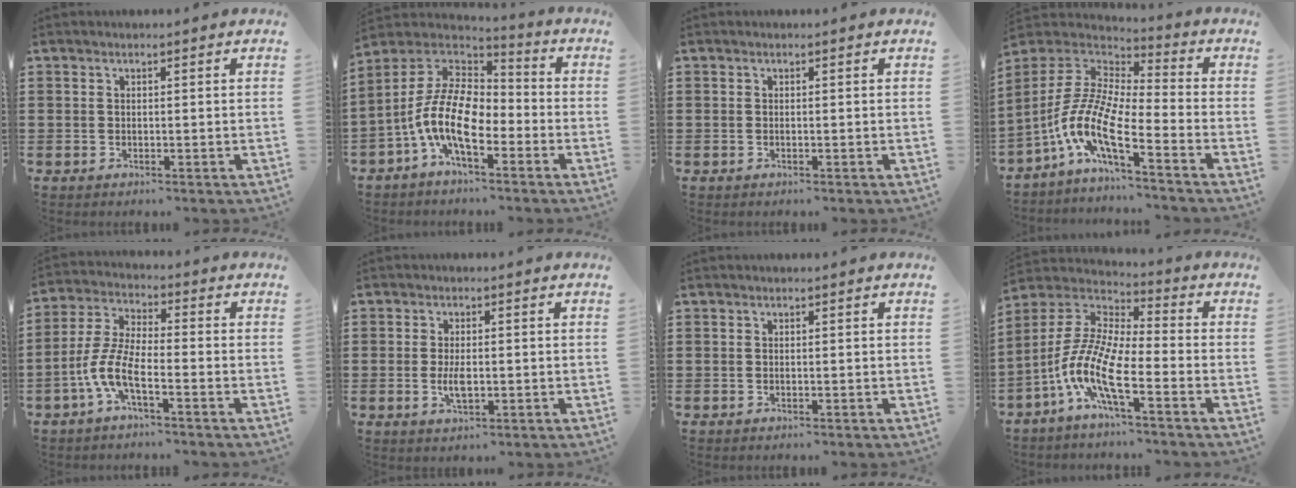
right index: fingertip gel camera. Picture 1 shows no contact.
{"total": 12.3, "force": [-4.1, 6.0, 10.0], "torque": [-0.234, -0.005, -0.086]}
{"total": 0.0}
{"total": 10.0, "force": [-5.5, 3.0, 7.8], "torque": [-0.198, -0.021, -0.122]}
{"total": 6.9, "force": [-3.3, 1.9, 5.7], "torque": [-0.152, -0.015, -0.072]}
{"total": 3.4, "force": [-0.4, 1.5, 3.0], "torque": [-0.063, -0.002, -0.010]}
{"total": 0.0}
{"total": 10.6, "force": [-5.4, 2.9, 8.6], "torque": [-0.226, -0.027, -0.117]}